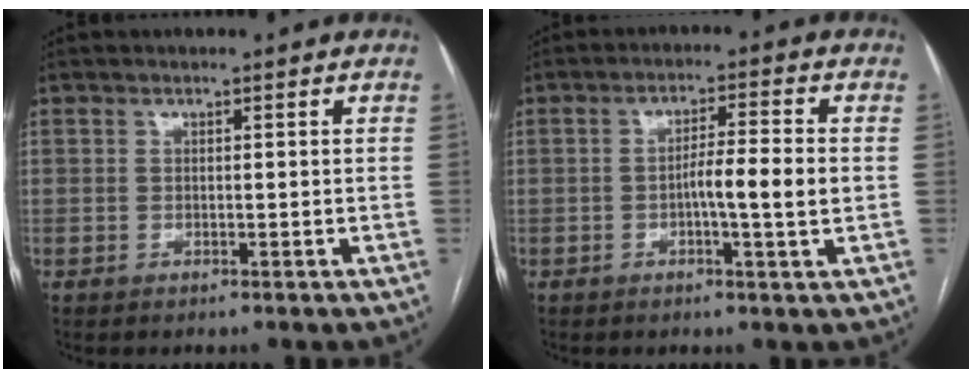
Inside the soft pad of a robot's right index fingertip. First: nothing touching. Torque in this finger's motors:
{"motor_torque": [0.78, 0.29, 0.19, 0.10]}